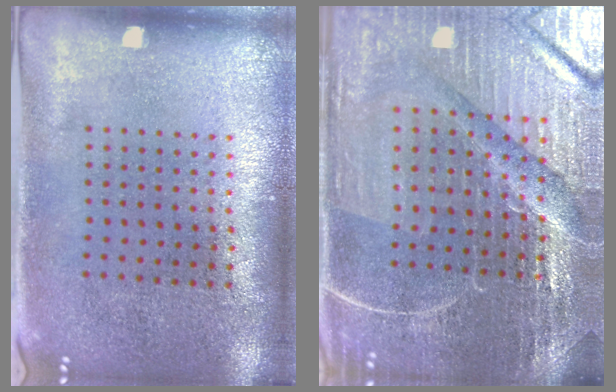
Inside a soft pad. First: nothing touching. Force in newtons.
{"total": 4.9, "press": 4.7, "slide": 1.5}